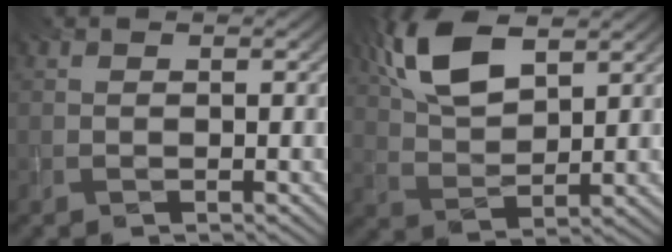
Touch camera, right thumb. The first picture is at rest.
{"total": 9.5, "force": [4.9, 4.2, 7.0], "torque": [-0.167, 0.015, 0.101]}